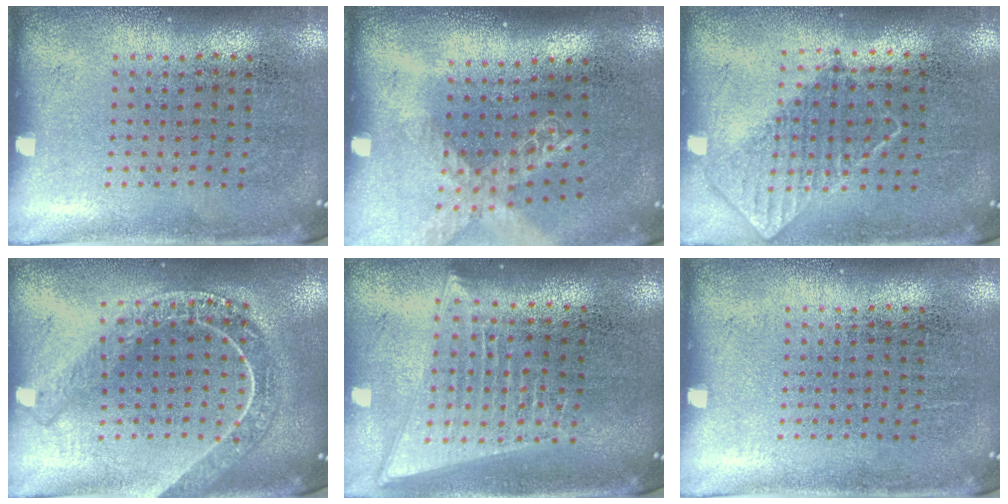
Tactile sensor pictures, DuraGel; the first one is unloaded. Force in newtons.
{"total": 1.5, "press": 1.2, "slide": 0.8}
{"total": 0.8, "press": 0.8, "slide": 0.2}
{"total": 2.2, "press": 1.9, "slide": 1.1}
{"total": 2.0, "press": 1.7, "slide": 1.0}
{"total": 0.0}